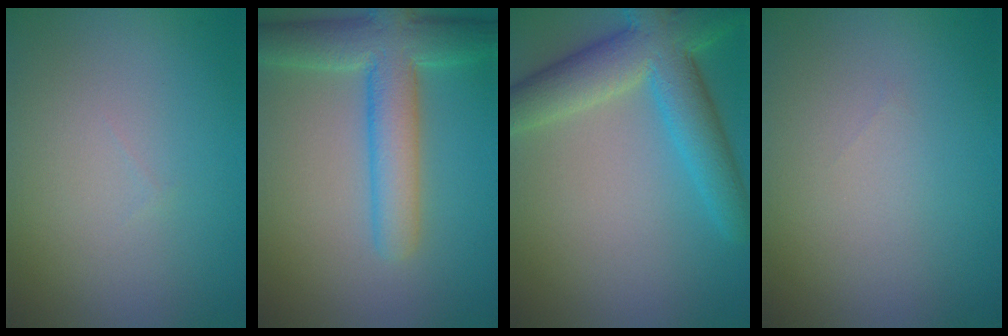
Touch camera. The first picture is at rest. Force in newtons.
{"total": 6.8, "press": 6.7, "slide": 0.3}
{"total": 7.7, "press": 7.7, "slide": 0.3}
{"total": 0.0}